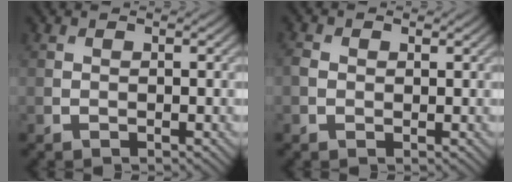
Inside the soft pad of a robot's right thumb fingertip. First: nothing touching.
{"total": 1.3, "force": [0.2, 1.0, 0.8], "torque": [-0.019, 0.001, 0.001]}